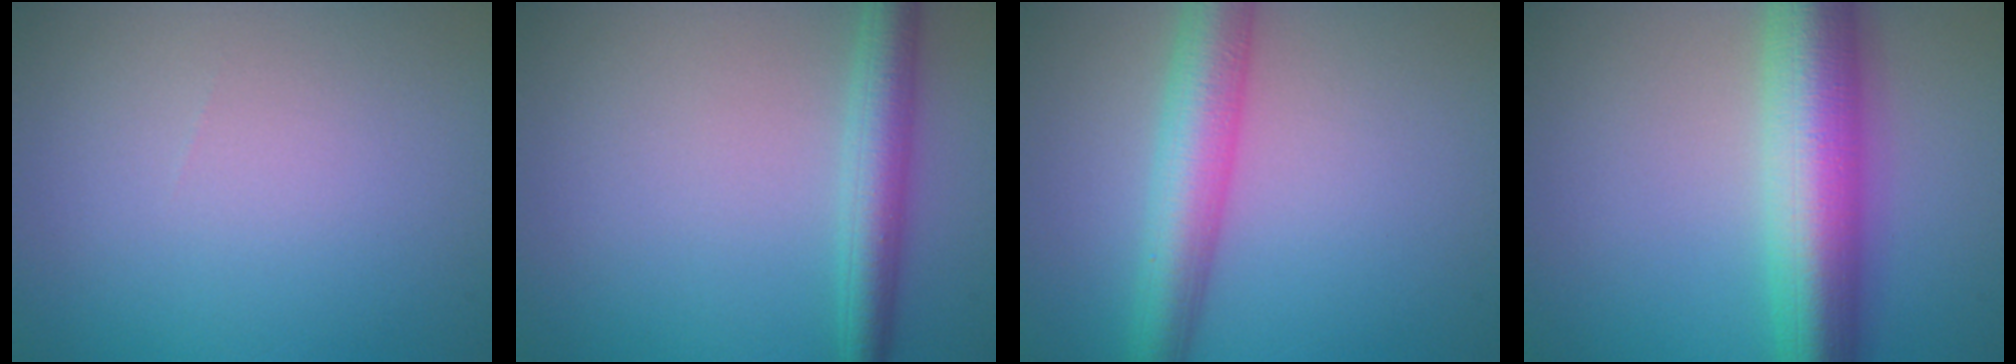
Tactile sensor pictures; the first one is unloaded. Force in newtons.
{"total": 3.8, "press": 3.8, "slide": 0.1}
{"total": 6.0, "press": 6.0, "slide": 0.1}
{"total": 10.1, "press": 10.1, "slide": 0.1}